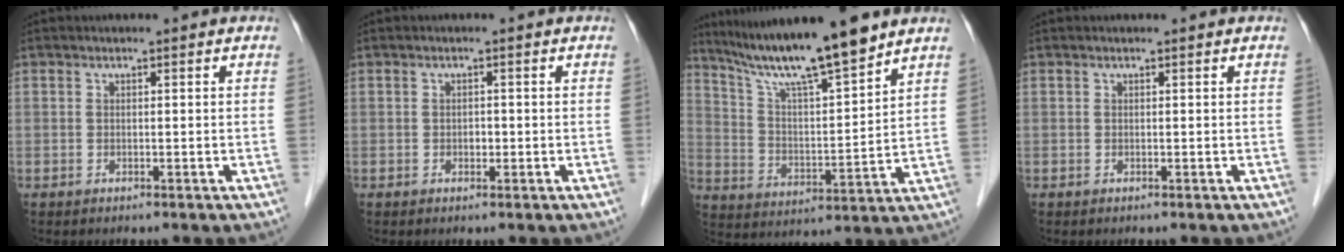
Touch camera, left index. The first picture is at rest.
{"total": 0.9, "force": [-0.2, 0.7, 0.6], "torque": [-0.010, 0.002, -0.005]}
{"total": 14.8, "force": [12.3, -0.2, 8.2], "torque": [-0.145, 0.002, 0.221]}
{"total": 0.0}